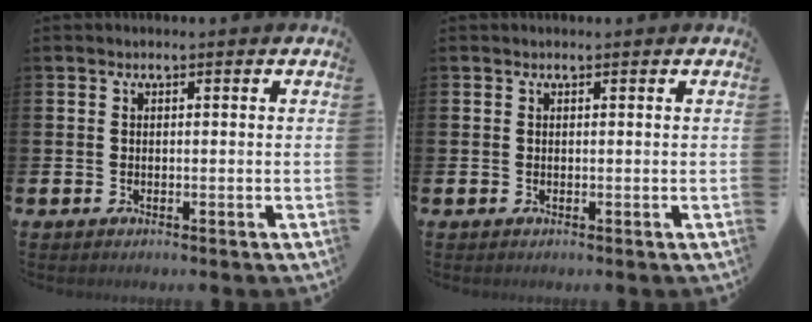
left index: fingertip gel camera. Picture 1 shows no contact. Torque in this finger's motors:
{"motor_torque": [0.38, -0.62, -0.03, 0.01]}